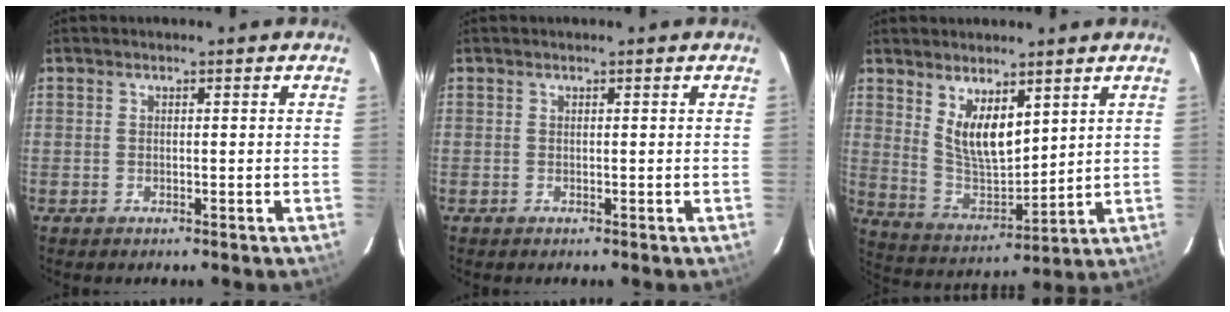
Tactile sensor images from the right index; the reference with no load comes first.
{"total": 0.0}
{"total": 9.9, "force": [5.0, 4.3, 7.4], "torque": [-0.130, -0.011, 0.110]}